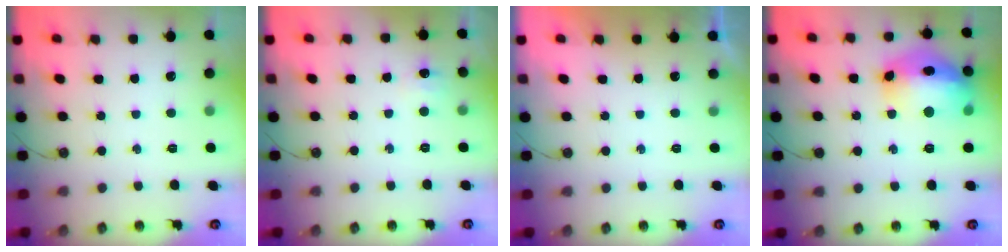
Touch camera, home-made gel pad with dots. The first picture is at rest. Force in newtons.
{"total": 5.5, "press": 5.4, "slide": 0.7}
{"total": 0.0}
{"total": 19.3, "press": 19.2, "slide": 1.7}